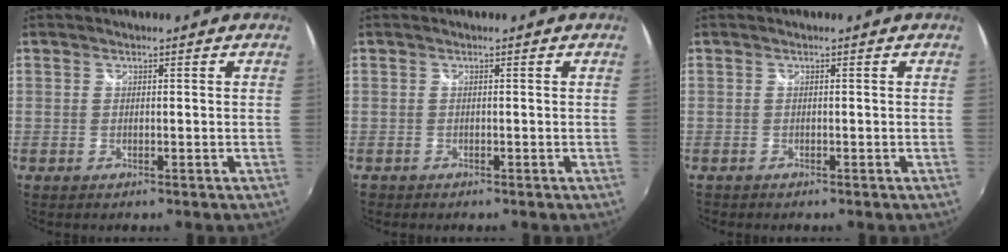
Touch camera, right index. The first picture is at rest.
{"total": 0.9, "force": [-0.6, 0.7, -0.1], "torque": [-0.002, 0.001, -0.012]}
{"total": 0.7, "force": [-0.6, 0.4, -0.1], "torque": [-0.002, -0.001, -0.012]}